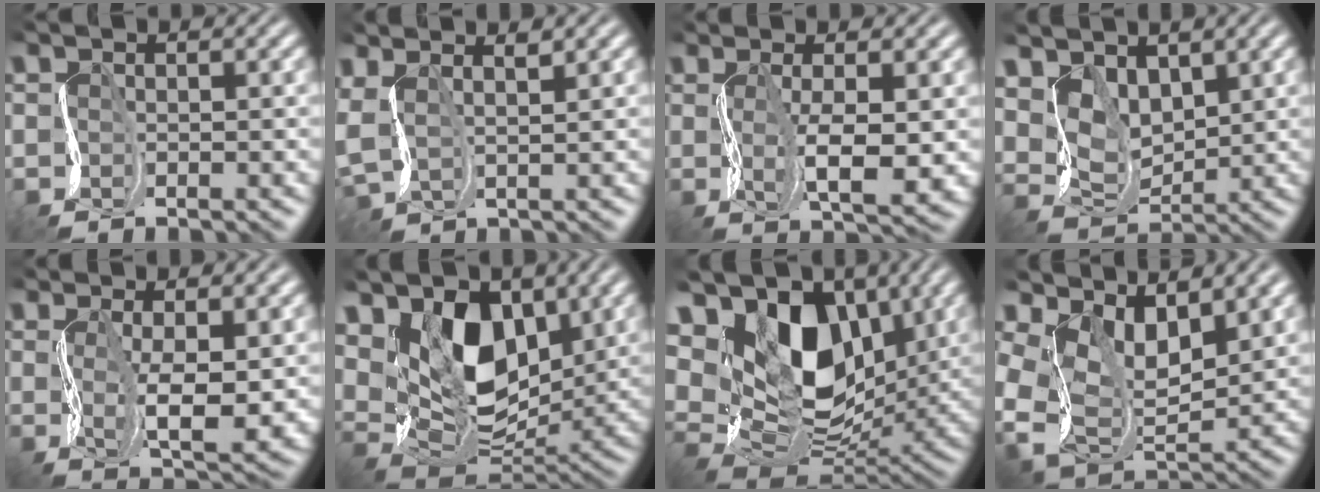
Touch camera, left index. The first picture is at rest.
{"total": 4.5, "force": [3.0, 2.3, 2.5], "torque": [-0.078, 0.027, 0.057]}
{"total": 5.0, "force": [0.2, 1.3, 4.8], "torque": [-0.088, -0.002, 0.008]}
{"total": 4.8, "force": [3.3, 2.9, 2.0], "torque": [-0.057, -0.003, 0.068]}
{"total": 5.7, "force": [0.6, 1.7, 5.4], "torque": [-0.099, -0.006, 0.018]}
{"total": 10.0, "force": [4.3, 6.3, 6.5], "torque": [-0.125, -0.008, 0.075]}
{"total": 13.3, "force": [6.5, 8.2, 8.2], "torque": [-0.159, 0.013, 0.113]}
{"total": 8.1, "force": [3.2, 5.1, 5.5], "torque": [-0.113, -0.014, 0.063]}